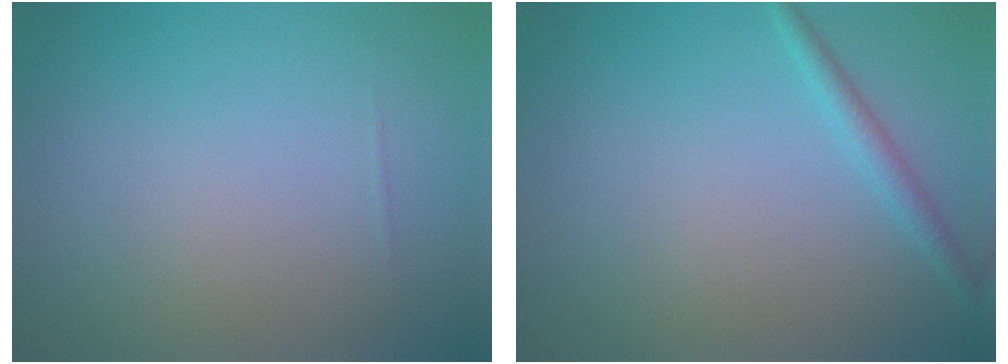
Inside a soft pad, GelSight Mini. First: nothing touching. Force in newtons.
{"total": 1.5, "press": 1.5, "slide": 0.1}